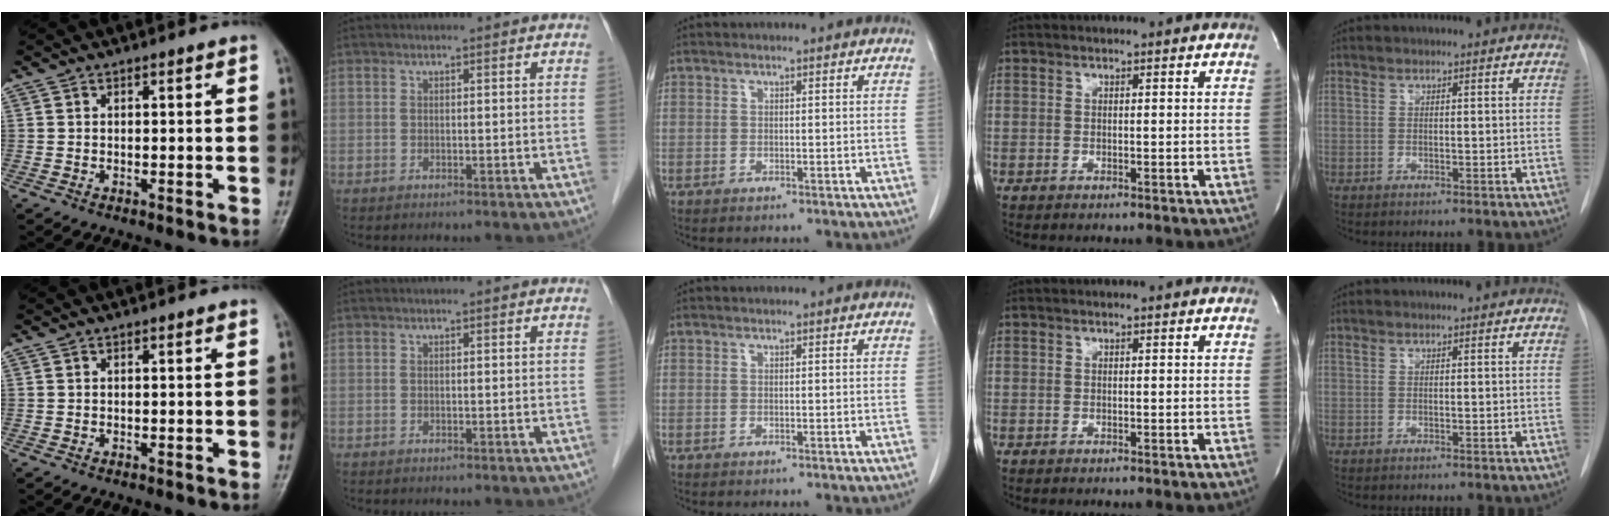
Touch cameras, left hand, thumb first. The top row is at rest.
{}